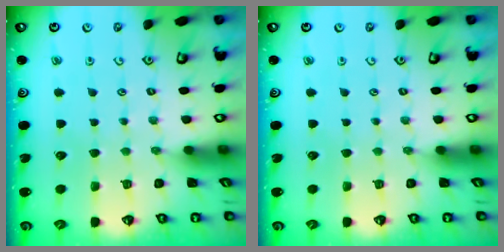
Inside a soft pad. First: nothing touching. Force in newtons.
{"total": 0.0}